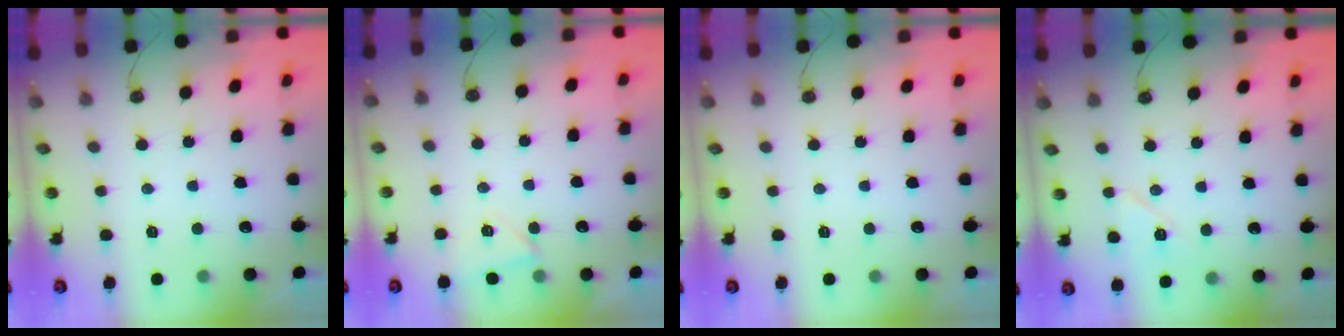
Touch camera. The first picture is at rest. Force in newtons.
{"total": 3.7, "press": 3.7, "slide": 0.3}
{"total": 0.0}
{"total": 7.2, "press": 7.2, "slide": 0.6}